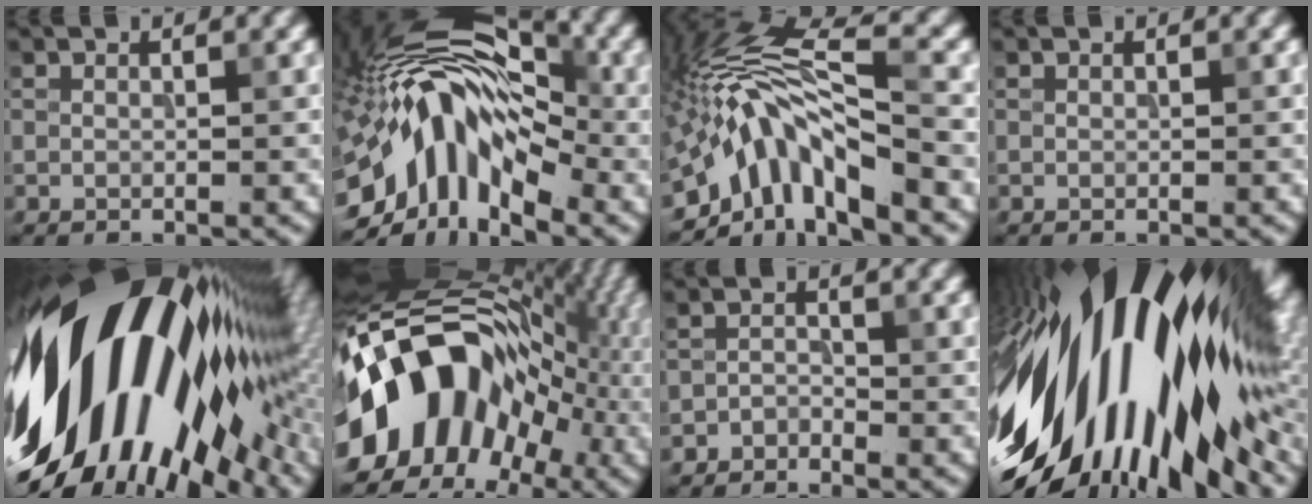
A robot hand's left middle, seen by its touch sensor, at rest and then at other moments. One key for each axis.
{"total": 14.2, "fx": -3.1, "fy": 7.1, "fz": 11.9, "tx": -0.183, "ty": 0.035, "tz": -0.072}
{"total": 10.8, "fx": -4.3, "fy": 3.0, "fz": 9.5, "tx": -0.159, "ty": 0.025, "tz": -0.079}
{"total": 0.0}
{"total": 18.8, "fx": -1.4, "fy": 11.0, "fz": 15.2, "tx": -0.269, "ty": -0.012, "tz": -0.043}
{"total": 17.1, "fx": -3.0, "fy": 11.9, "fz": 11.8, "tx": -0.200, "ty": 0.025, "tz": -0.067}
{"total": 1.3, "fx": -1.2, "fy": 0.6, "fz": 0.1, "tx": 0.001, "ty": 0.005, "tz": -0.025}
{"total": 18.3, "fx": -1.8, "fy": 9.2, "fz": 15.7, "tx": -0.260, "ty": 0.005, "tz": -0.058}